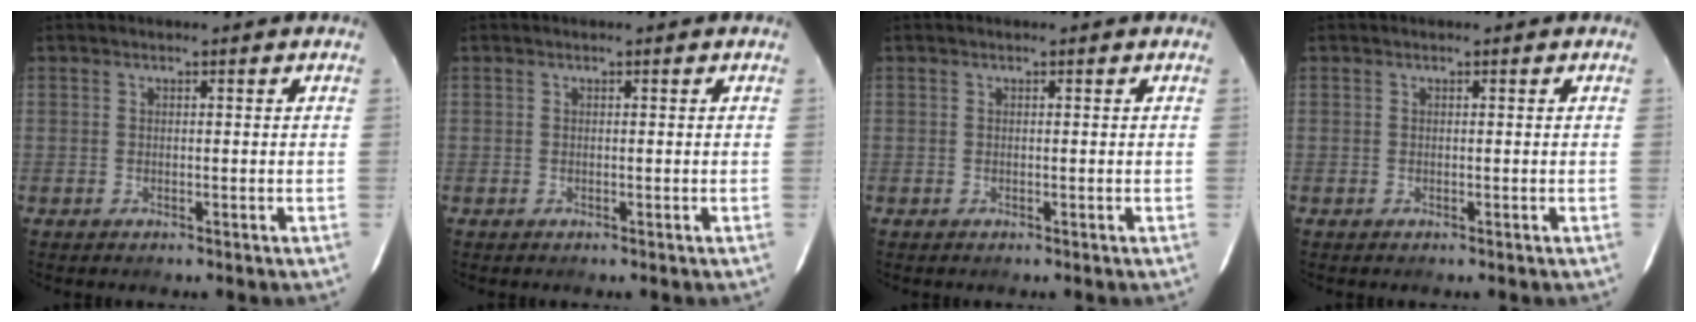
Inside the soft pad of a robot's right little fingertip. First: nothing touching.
{"total": 0.0}
{"total": 0.0}
{"total": 0.0}